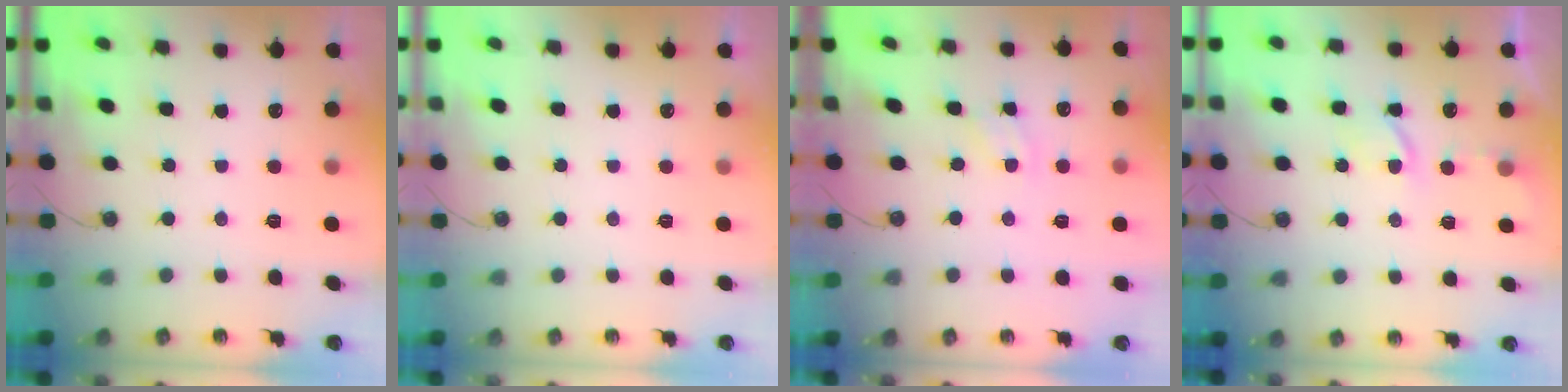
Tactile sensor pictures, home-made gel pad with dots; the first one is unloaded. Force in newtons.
{"total": 0.0}
{"total": 2.0, "press": 2.0, "slide": 0.3}
{"total": 3.6, "press": 3.6, "slide": 0.5}